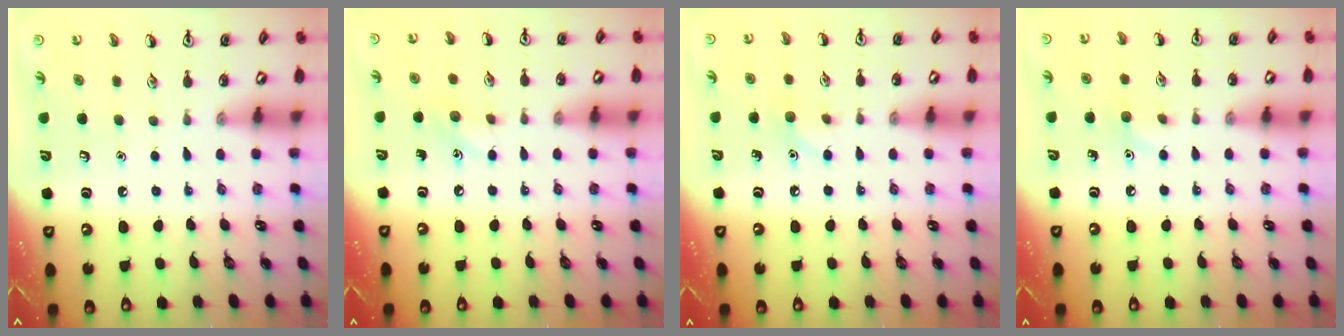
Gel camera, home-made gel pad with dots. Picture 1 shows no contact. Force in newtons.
{"total": 5.7, "press": 5.4, "slide": 1.9}
{"total": 6.2, "press": 5.9, "slide": 1.8}
{"total": 5.4, "press": 5.2, "slide": 1.7}